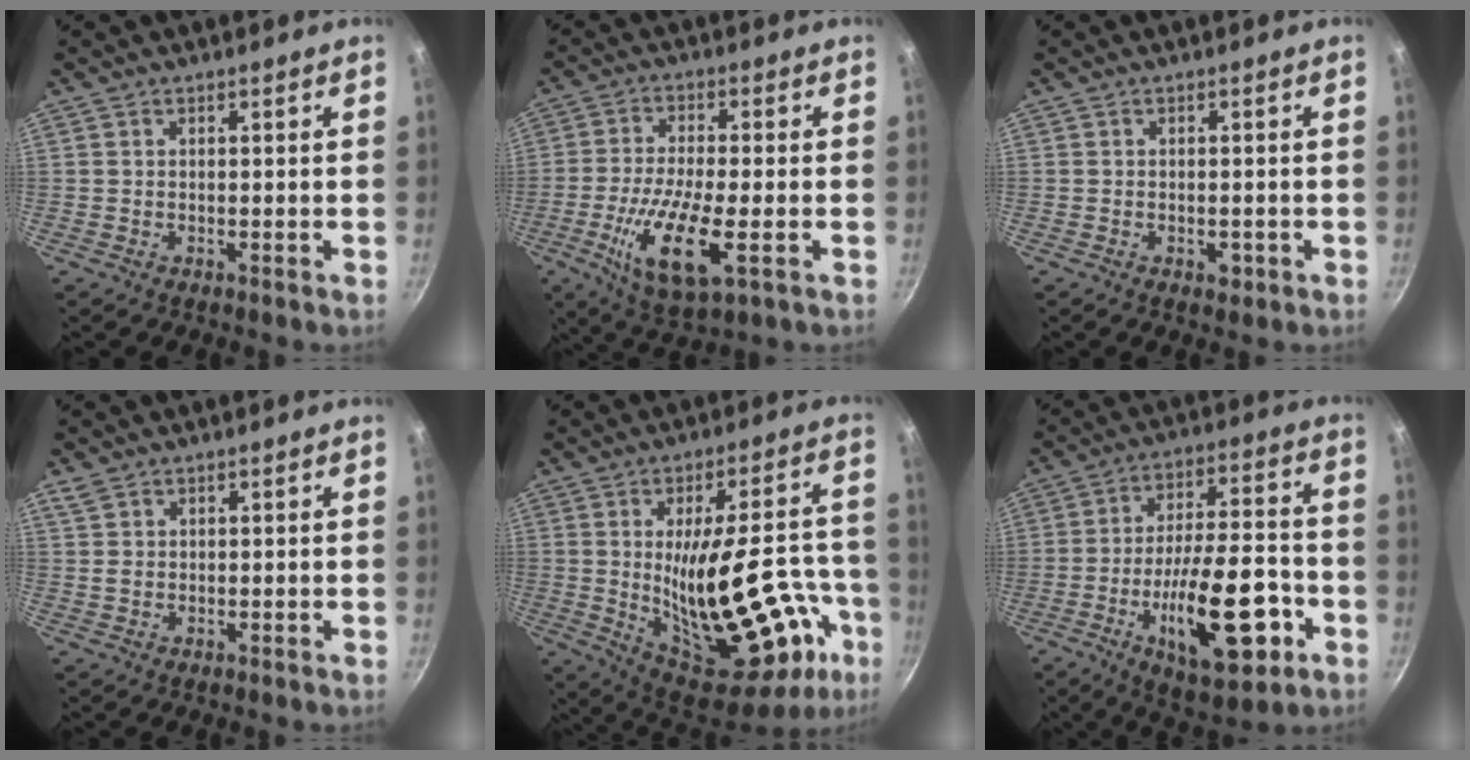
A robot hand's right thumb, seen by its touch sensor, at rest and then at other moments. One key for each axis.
{"total": 13.5, "fx": -3.8, "fy": 4.4, "fz": 12.2, "tx": -0.238, "ty": -0.004, "tz": -0.072}
{"total": 2.0, "fx": -0.8, "fy": 1.2, "fz": 1.4, "tx": -0.016, "ty": 0.003, "tz": -0.008}
{"total": 2.3, "fx": 1.3, "fy": 1.6, "fz": 1.0, "tx": -0.017, "ty": 0.000, "tz": 0.027}
{"total": 29.7, "fx": -6.8, "fy": 13.3, "fz": 25.6, "tx": -0.330, "ty": 0.011, "tz": -0.066}
{"total": 21.3, "fx": -7.2, "fy": 8.5, "fz": 18.1, "tx": -0.262, "ty": 0.035, "tz": -0.103}